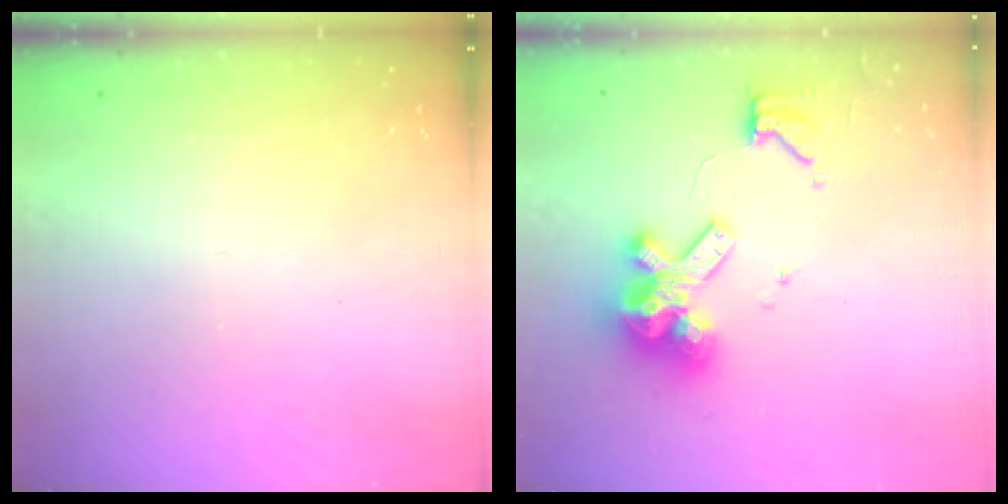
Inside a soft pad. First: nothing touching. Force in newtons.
{"total": 12.3, "press": 12.2, "slide": 1.4}